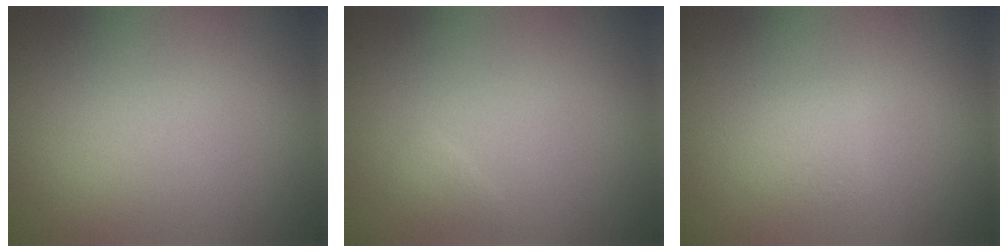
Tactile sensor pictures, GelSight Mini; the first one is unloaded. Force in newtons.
{"total": 0.6, "press": 0.6, "slide": 0.0}
{"total": 1.3, "press": 1.3, "slide": 0.1}